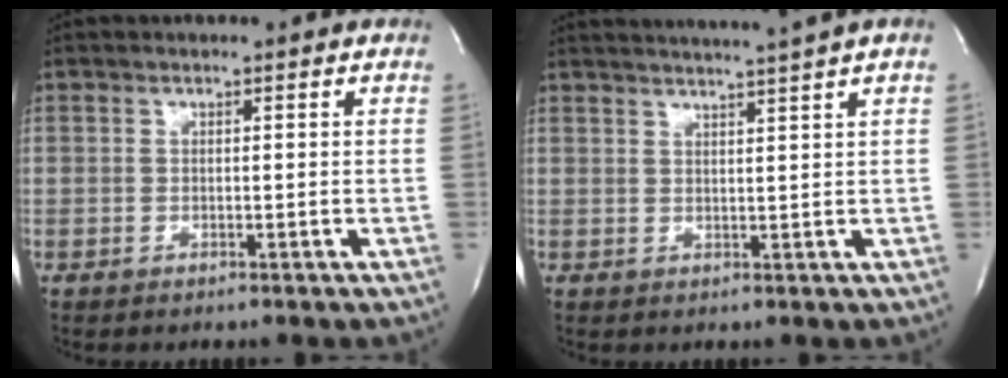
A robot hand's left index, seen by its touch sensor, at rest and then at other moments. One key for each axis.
{"total": 8.0, "fx": 6.9, "fy": -2.0, "fz": 3.4, "tx": -0.048, "ty": 0.000, "tz": 0.087}